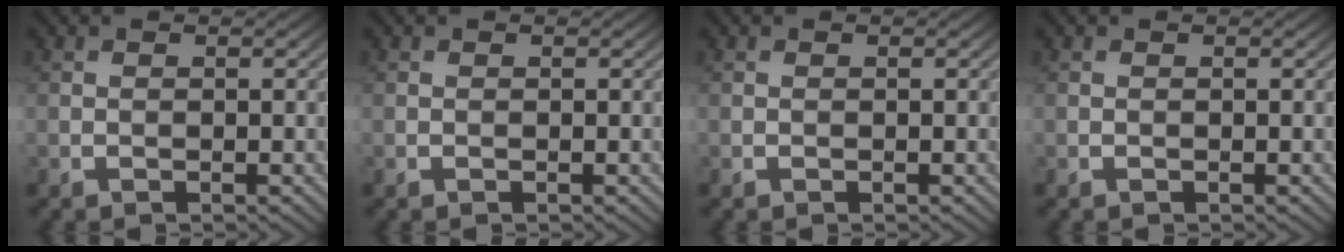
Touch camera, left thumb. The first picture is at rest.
{"total": 0.0}
{"total": 0.0}
{"total": 0.0}